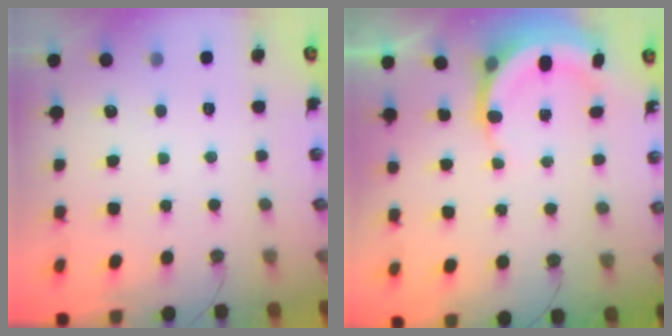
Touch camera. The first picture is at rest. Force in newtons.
{"total": 6.0, "press": 5.8, "slide": 1.4}